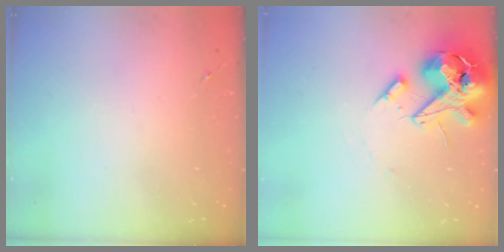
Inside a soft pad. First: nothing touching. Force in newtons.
{"total": 16.2, "press": 16.0, "slide": 2.7}